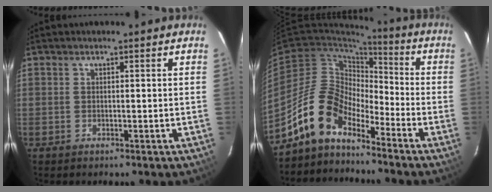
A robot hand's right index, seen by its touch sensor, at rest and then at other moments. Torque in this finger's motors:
{"motor_torque": [0.61, -0.53, 0.81, 0.15]}